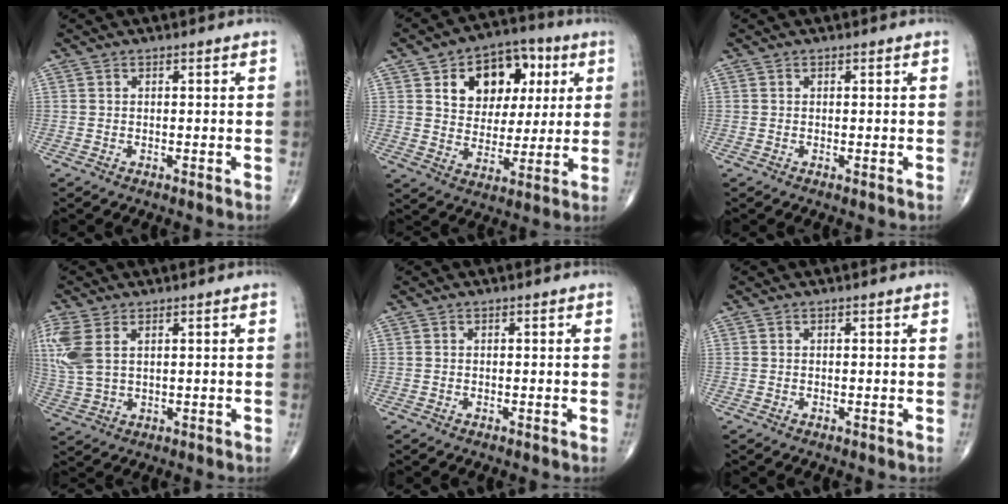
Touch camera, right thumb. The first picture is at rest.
{"total": 15.4, "force": [5.6, 10.9, 9.5], "torque": [-0.090, 0.000, 0.089]}
{"total": 0.0}
{"total": 9.6, "force": [3.1, 5.3, 7.3], "torque": [-0.198, 0.005, 0.075]}
{"total": 0.0}
{"total": 0.0}